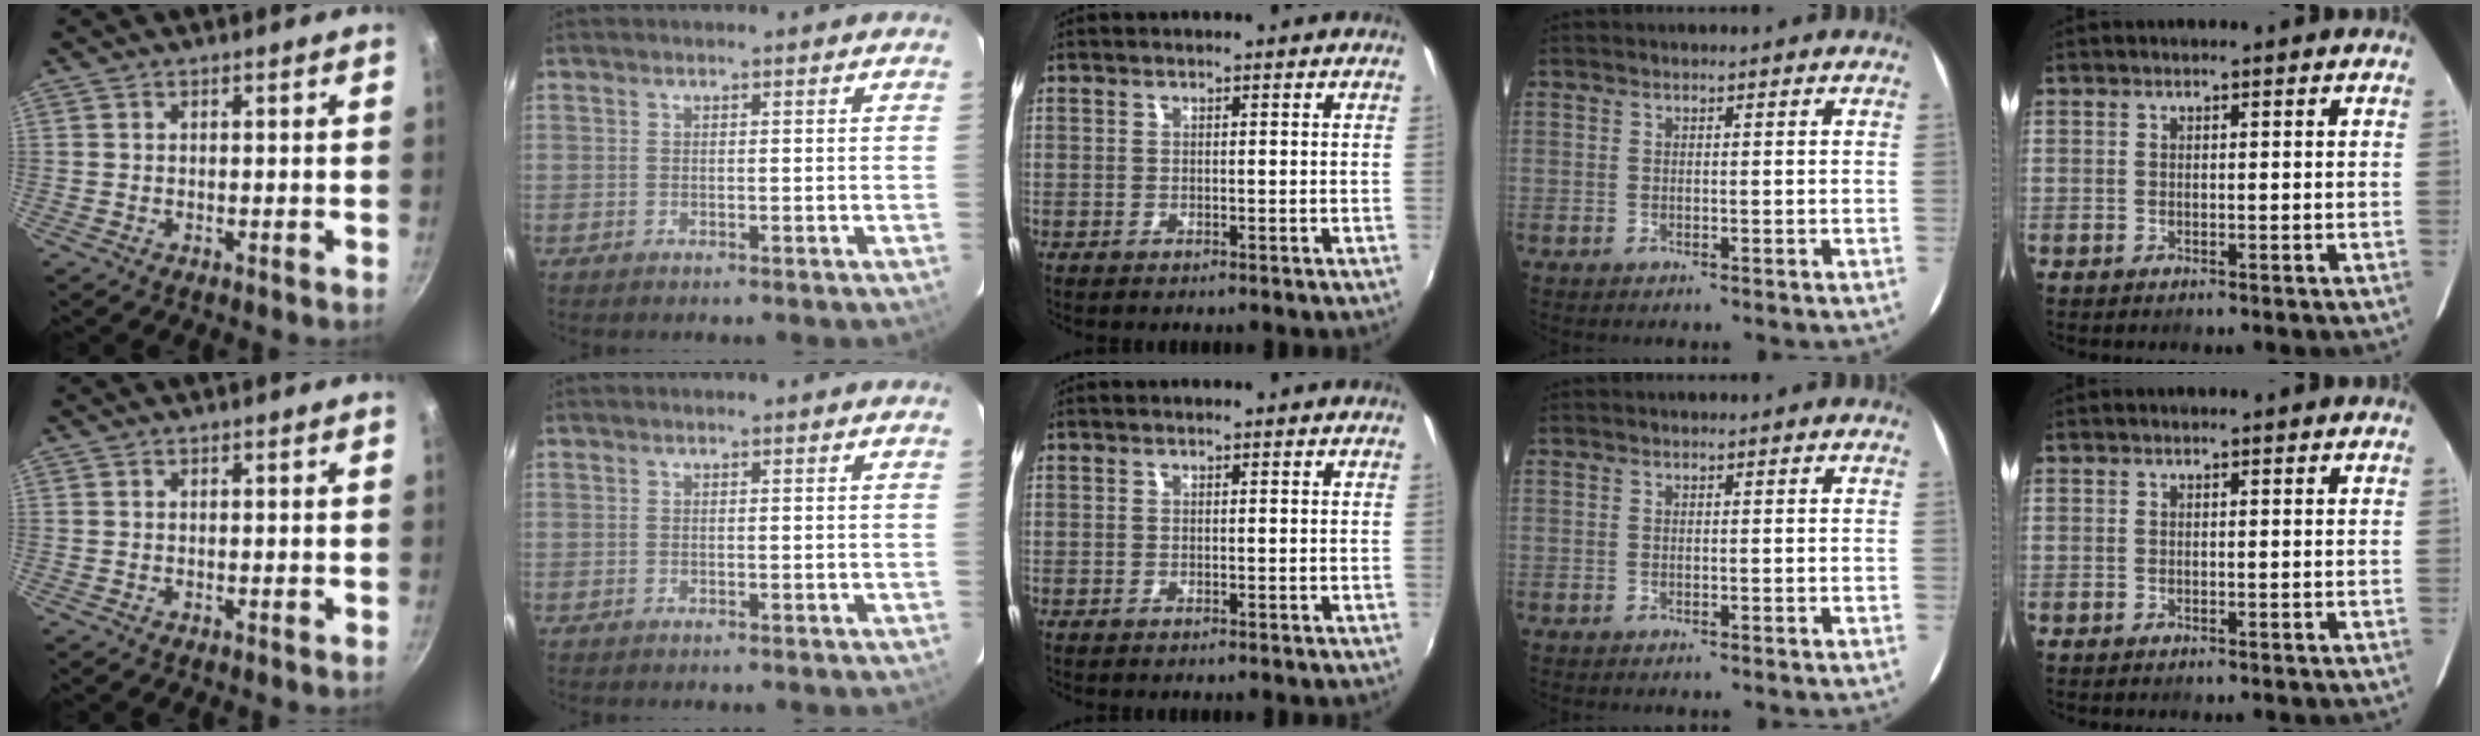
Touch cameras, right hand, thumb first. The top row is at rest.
{}